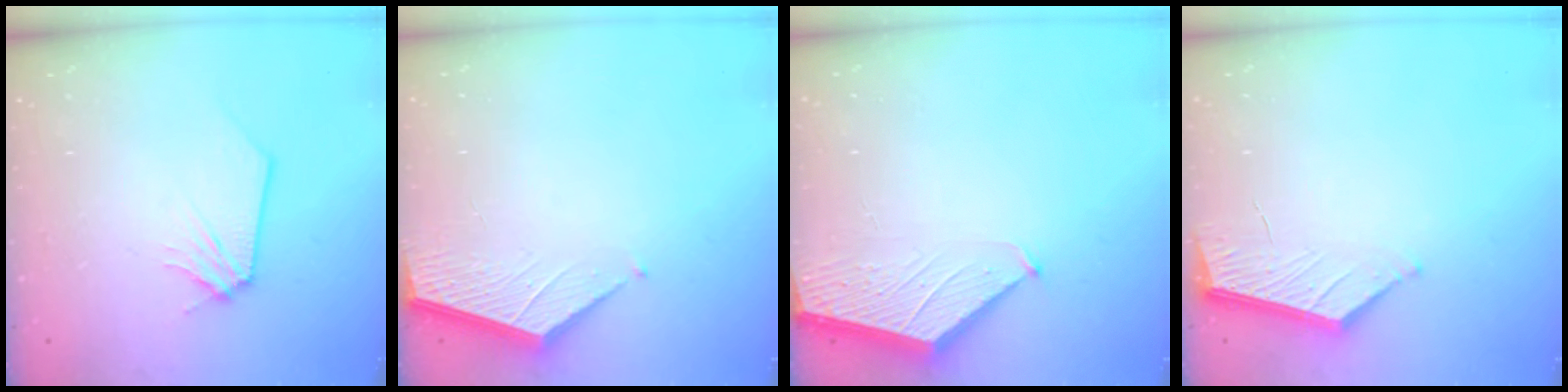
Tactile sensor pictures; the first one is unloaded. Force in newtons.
{"total": 3.6, "press": 3.6, "slide": 0.3}
{"total": 1.9, "press": 1.9, "slide": 0.2}
{"total": 5.4, "press": 5.4, "slide": 0.6}